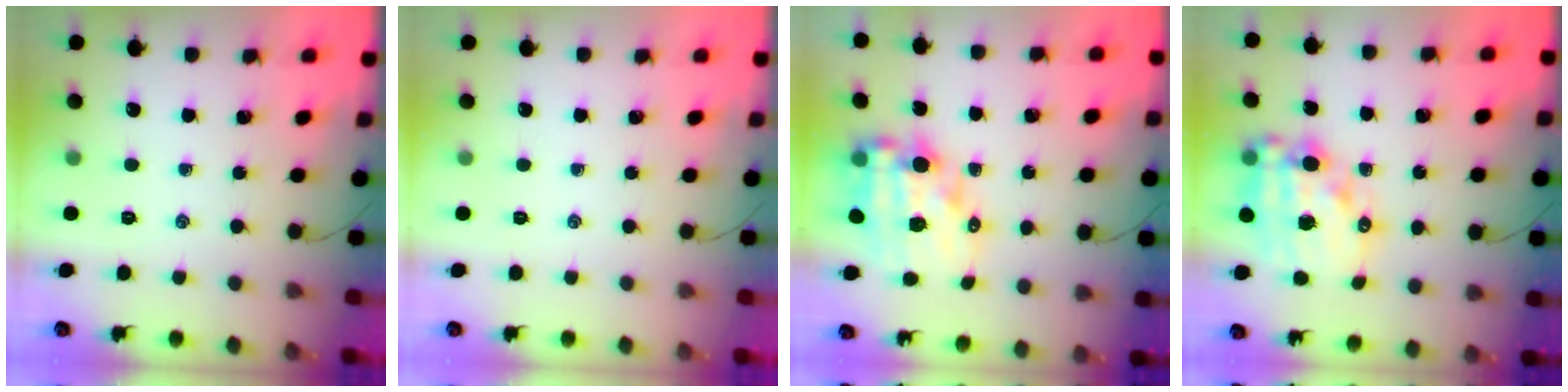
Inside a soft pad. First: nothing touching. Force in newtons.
{"total": 0.0}
{"total": 14.0, "press": 13.6, "slide": 3.5}
{"total": 17.2, "press": 16.9, "slide": 3.6}